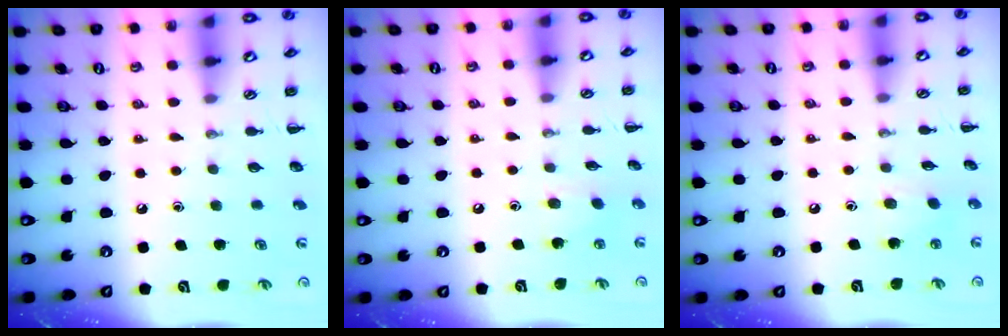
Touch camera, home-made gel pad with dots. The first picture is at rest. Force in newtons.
{"total": 5.9, "press": 5.7, "slide": 1.6}
{"total": 5.2, "press": 5.1, "slide": 0.9}